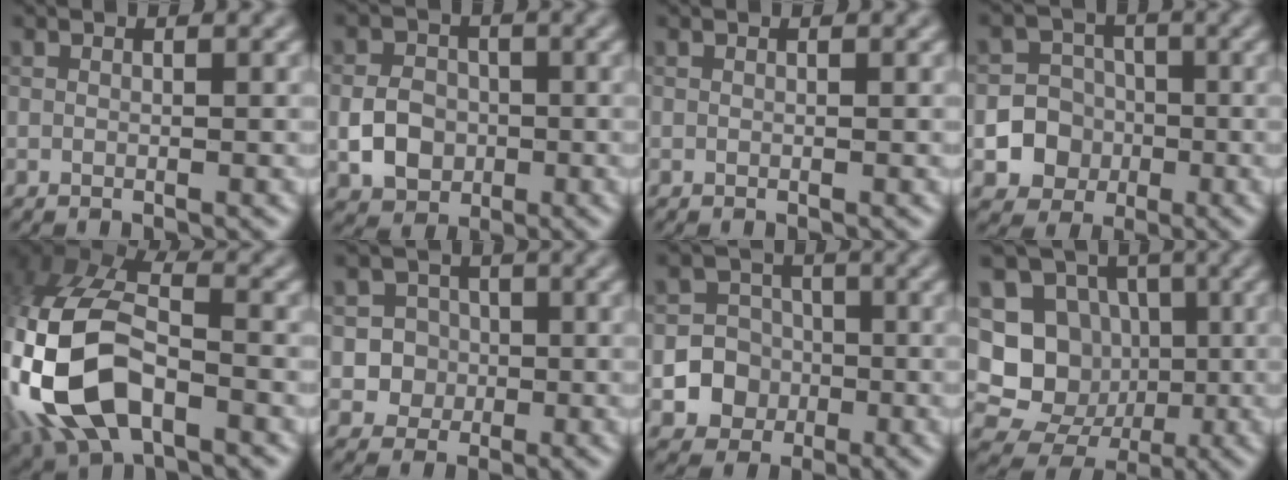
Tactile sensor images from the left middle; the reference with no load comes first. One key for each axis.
{"total": 3.8, "fx": -0.8, "fy": 3.2, "fz": 1.9, "tx": -0.032, "ty": 0.001, "tz": -0.018}
{"total": 0.0}
{"total": 7.4, "fx": -2.1, "fy": 6.9, "fz": 1.5, "tx": -0.013, "ty": 0.001, "tz": -0.060}
{"total": 13.1, "fx": -3.1, "fy": 7.9, "fz": 9.9, "tx": -0.237, "ty": -0.004, "tz": -0.060}
{"total": 4.0, "fx": -0.3, "fy": 3.9, "fz": 0.8, "tx": 0.010, "ty": 0.018, "tz": -0.012}
{"total": 6.6, "fx": -1.9, "fy": 6.1, "fz": 1.3, "tx": -0.007, "ty": 0.005, "tz": -0.054}
{"total": 10.4, "fx": -0.2, "fy": 9.7, "fz": 3.6, "tx": -0.073, "ty": 0.025, "tz": -0.026}